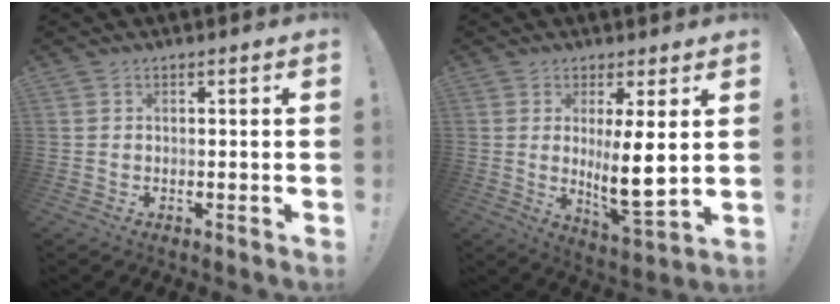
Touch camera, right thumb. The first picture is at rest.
{"total": 11.3, "force": [1.9, 2.6, 10.8], "torque": [-0.160, -0.033, 0.030]}